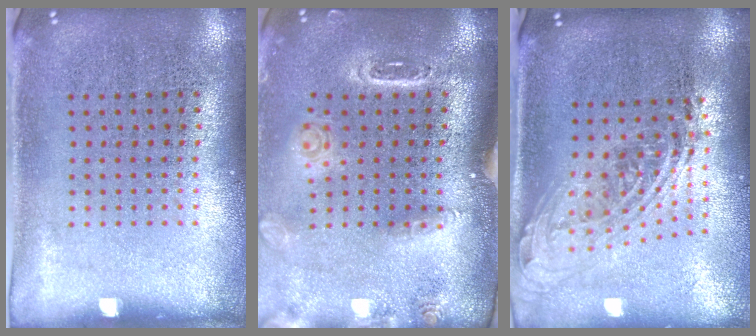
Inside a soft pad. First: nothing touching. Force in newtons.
{"total": 1.6, "press": 1.6, "slide": 0.5}
{"total": 2.0, "press": 1.6, "slide": 1.3}